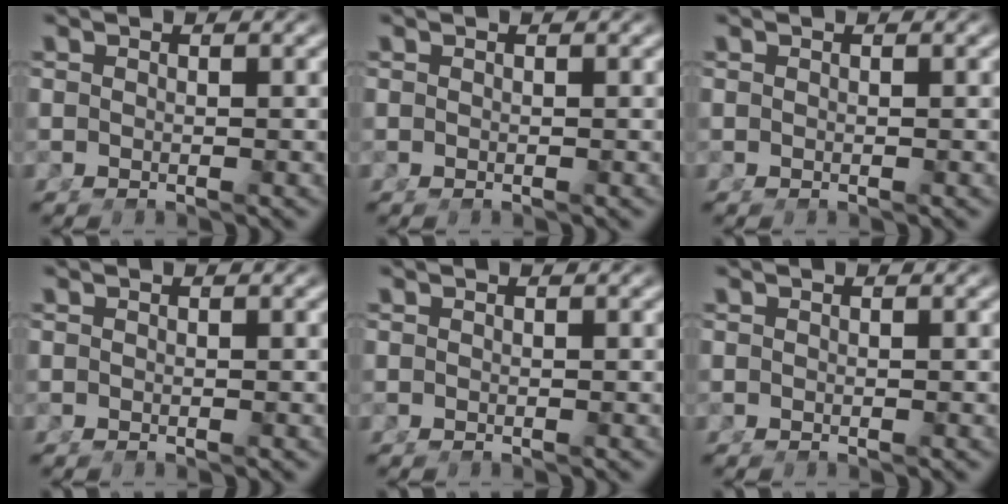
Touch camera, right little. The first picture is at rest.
{"total": 0.0}
{"total": 0.0}
{"total": 0.0}
{"total": 0.0}
{"total": 0.0}